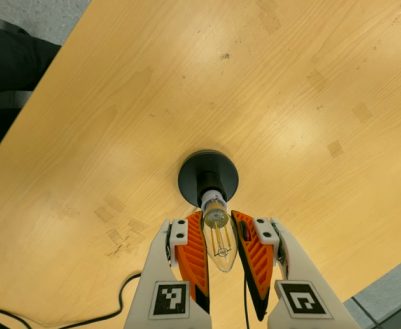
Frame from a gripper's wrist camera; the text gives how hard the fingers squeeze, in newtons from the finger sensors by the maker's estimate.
{"total": 16.1, "left": 15.2, "right": 17.1}